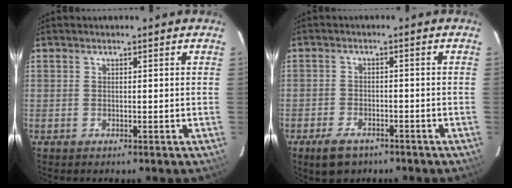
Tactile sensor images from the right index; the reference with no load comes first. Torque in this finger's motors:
{"motor_torque": [0.67, -0.62, 0.08, 0.01]}